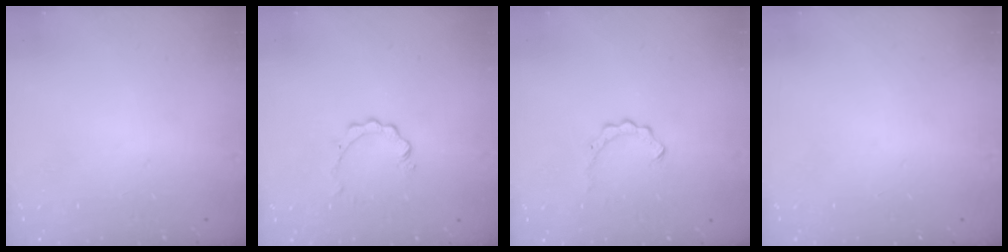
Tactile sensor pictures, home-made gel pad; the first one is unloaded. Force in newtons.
{"total": 2.1, "press": 2.1, "slide": 0.2}
{"total": 2.6, "press": 2.6, "slide": 0.3}
{"total": 0.0}